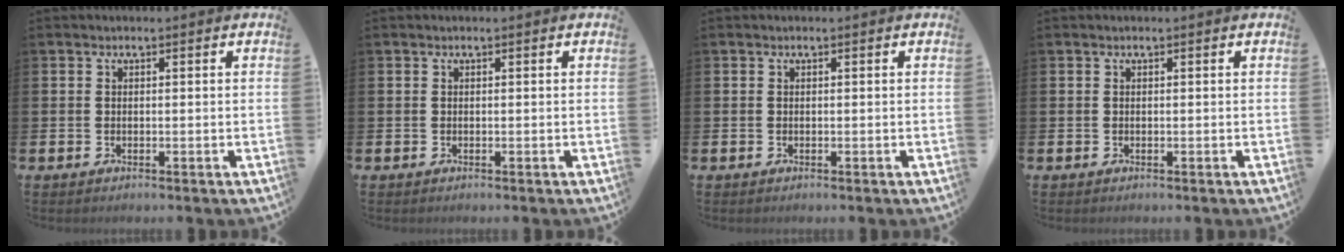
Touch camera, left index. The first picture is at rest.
{"total": 0.0}
{"total": 0.0}
{"total": 0.0}